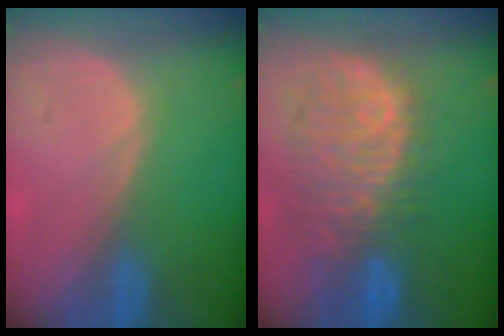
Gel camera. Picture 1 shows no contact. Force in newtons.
{"total": 11.4, "press": 9.7, "slide": 5.9}